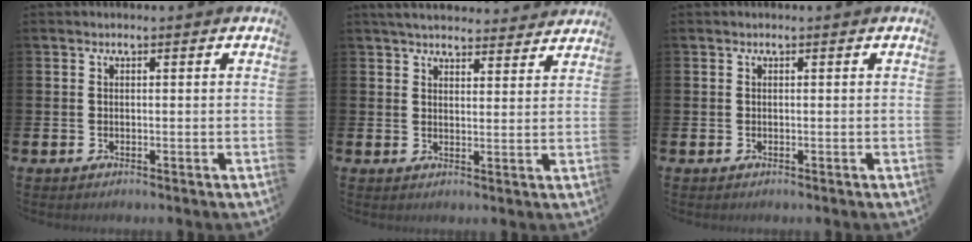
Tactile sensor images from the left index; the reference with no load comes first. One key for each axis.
{"total": 4.7, "fx": 4.5, "fy": 0.8, "fz": 0.8, "tx": -0.021, "ty": -0.023, "tz": 0.081}
{"total": 0.0}